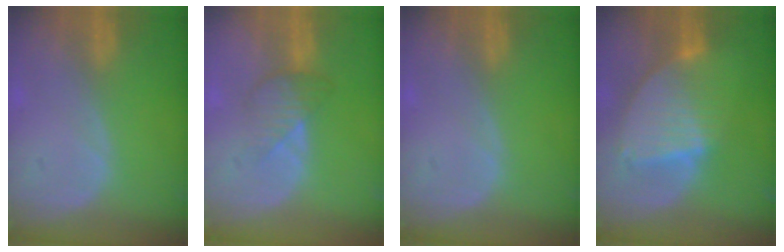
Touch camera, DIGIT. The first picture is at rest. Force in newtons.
{"total": 3.8, "press": 3.8, "slide": 0.0}
{"total": 0.0}
{"total": 8.6, "press": 7.5, "slide": 4.1}